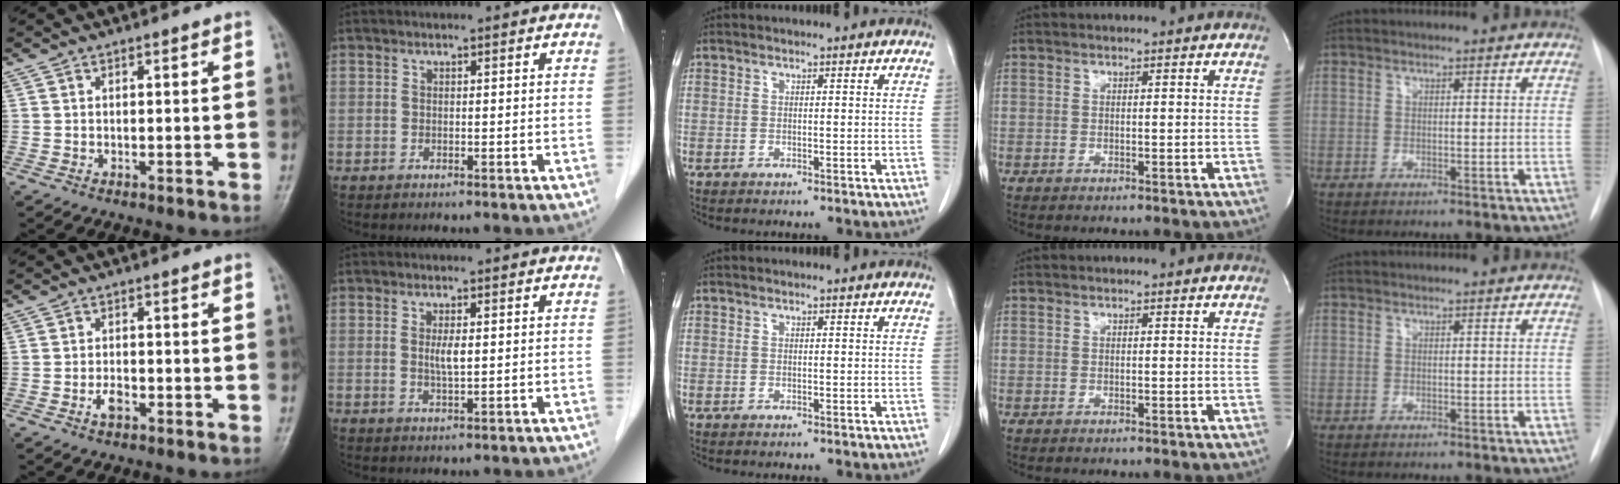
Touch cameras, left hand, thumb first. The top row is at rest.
{"thumb": {"total": 2.5, "force": [-1.2, 1.3, 1.8], "torque": [-0.031, 0.006, -0.024]}, "index": {"total": 2.2, "force": [0.2, 0.4, 2.2], "torque": [-0.044, -0.007, 0.003]}}